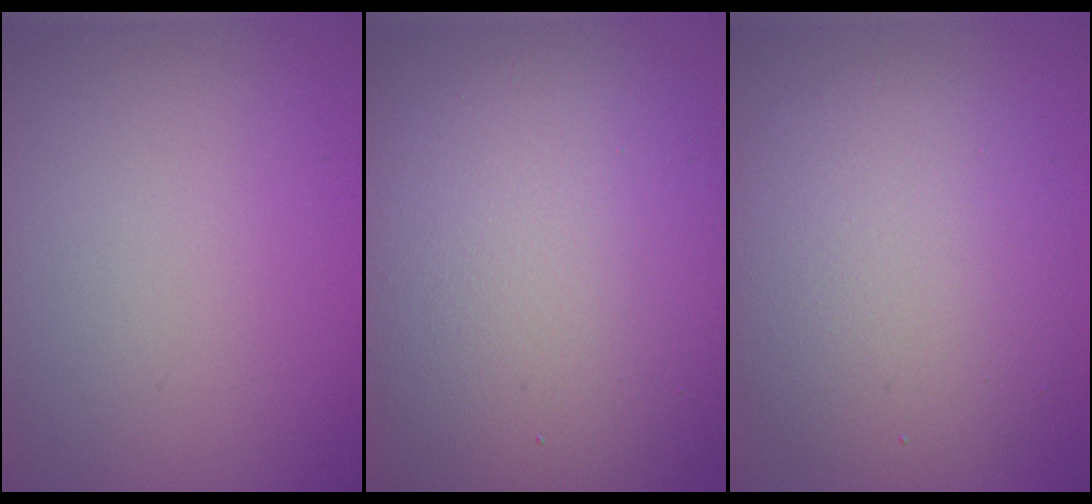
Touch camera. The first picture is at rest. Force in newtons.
{"total": 14.7, "press": 14.7, "slide": 0.9}
{"total": 6.3, "press": 6.3, "slide": 0.6}